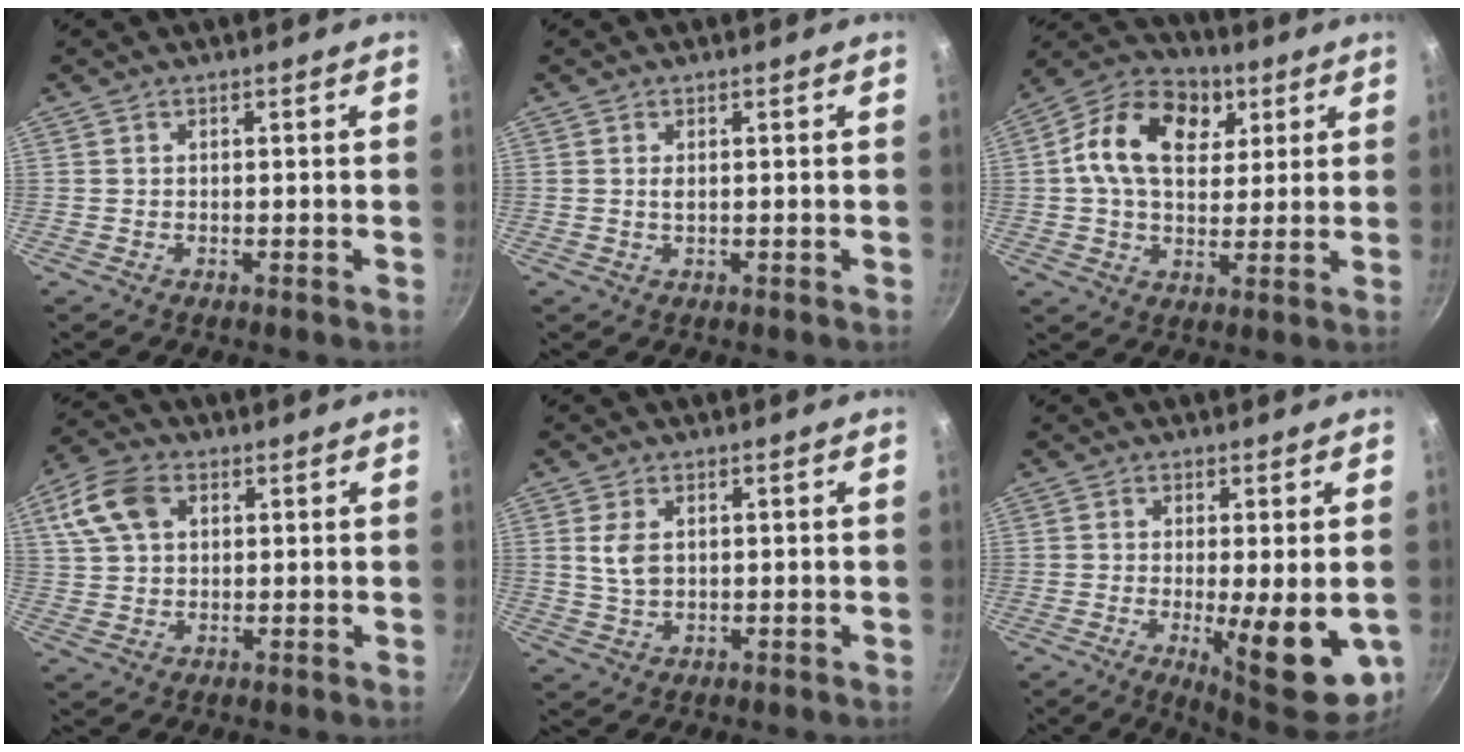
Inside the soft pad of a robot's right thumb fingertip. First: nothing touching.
{"total": 1.0, "force": [0.2, 0.4, 0.9], "torque": [-0.018, 0.000, 0.005]}
{"total": 16.5, "force": [4.7, 11.5, 10.8], "torque": [-0.158, 0.006, 0.062]}
{"total": 9.6, "force": [3.4, 6.5, 6.2], "torque": [-0.118, 0.010, 0.057]}
{"total": 4.5, "force": [1.1, 2.8, 3.3], "torque": [-0.060, -0.004, 0.023]}
{"total": 13.8, "force": [-2.8, 3.9, 12.9], "torque": [-0.160, -0.012, -0.026]}